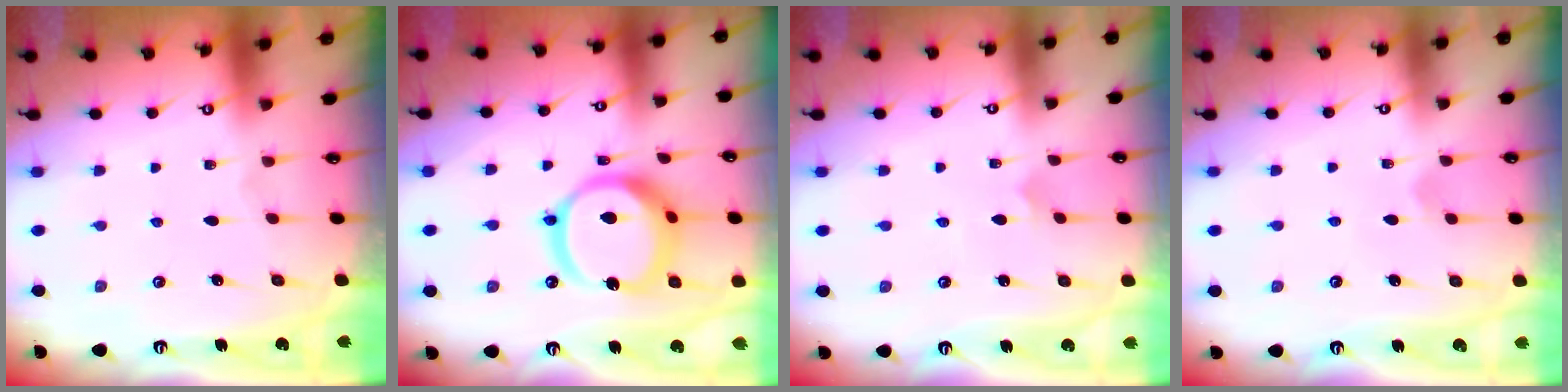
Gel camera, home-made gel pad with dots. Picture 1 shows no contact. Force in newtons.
{"total": 16.9, "press": 16.8, "slide": 2.0}
{"total": 2.7, "press": 2.7, "slide": 0.1}
{"total": 5.7, "press": 5.7, "slide": 0.3}